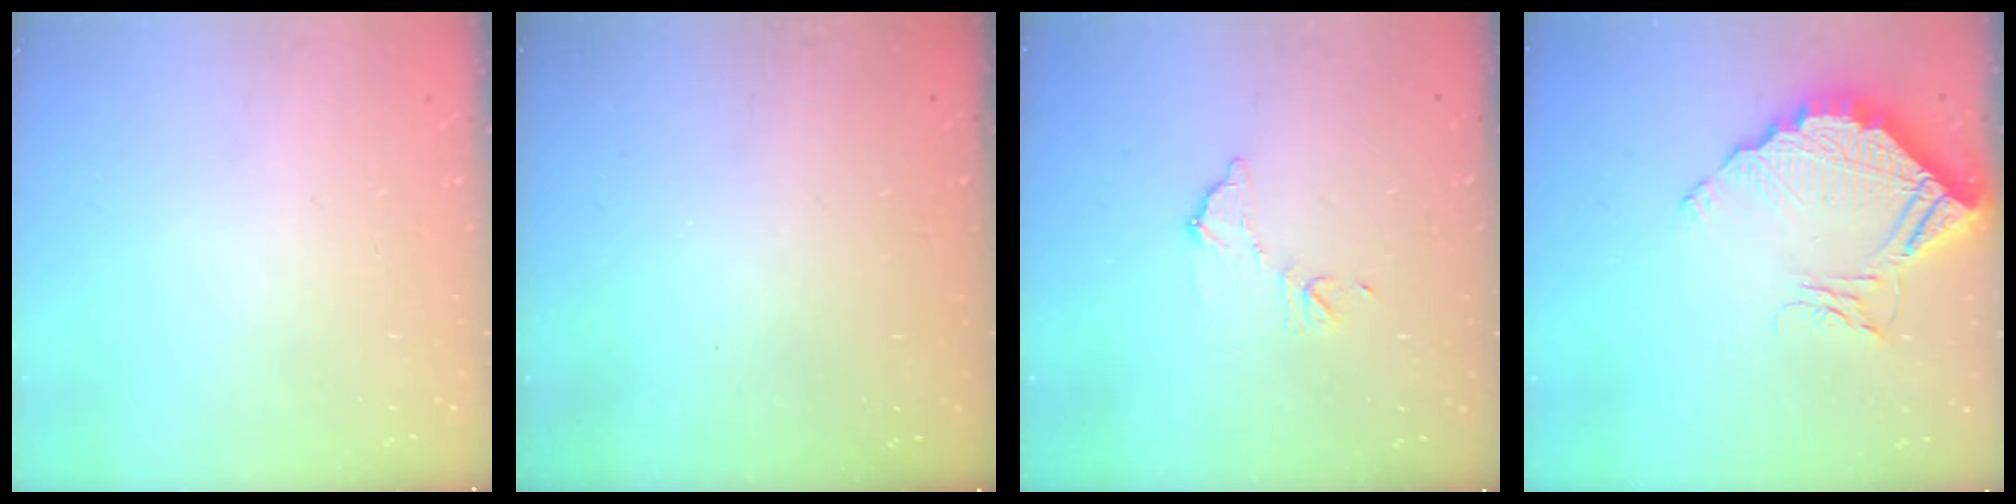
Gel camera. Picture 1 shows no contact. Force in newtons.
{"total": 3.3, "press": 3.3, "slide": 0.1}
{"total": 8.2, "press": 8.2, "slide": 0.4}
{"total": 12.2, "press": 12.1, "slide": 0.7}